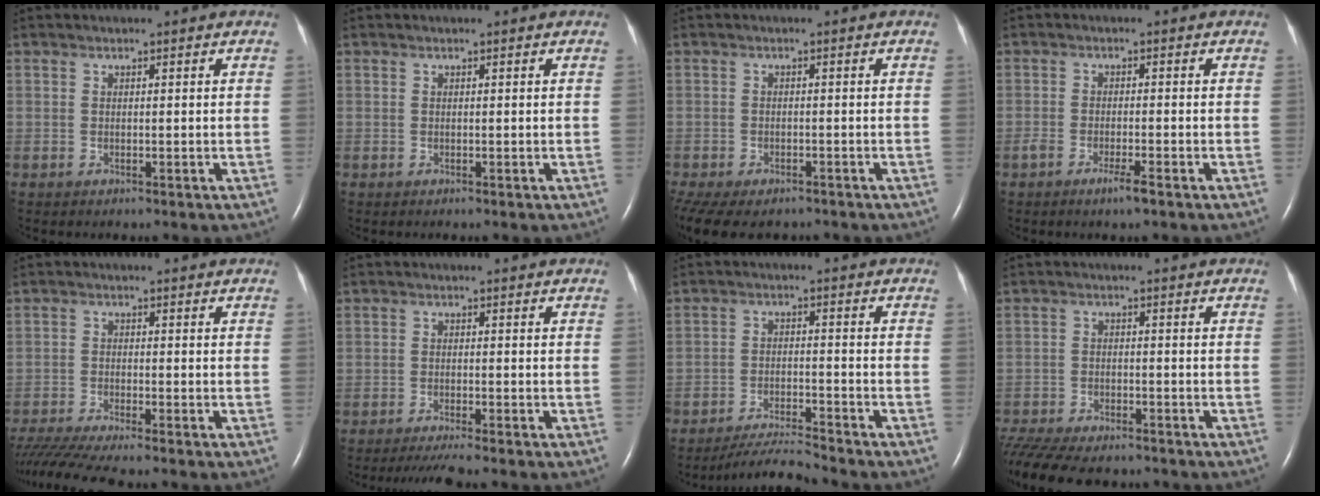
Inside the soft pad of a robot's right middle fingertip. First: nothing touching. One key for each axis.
{"total": 0.0}
{"total": 15.1, "fx": -10.5, "fy": 8.2, "fz": 7.1, "tx": -0.209, "ty": -0.026, "tz": -0.138}
{"total": 2.6, "fx": -1.7, "fy": 0.0, "fz": 2.0, "tx": -0.042, "ty": -0.005, "tz": -0.034}
{"total": 9.6, "fx": -8.4, "fy": -0.7, "fz": 4.5, "tx": -0.073, "ty": -0.027, "tz": -0.141}
{"total": 4.6, "fx": -3.9, "fy": -0.7, "fz": 2.3, "tx": -0.039, "ty": -0.015, "tz": -0.066}
{"total": 5.5, "fx": -5.4, "fy": -1.0, "fz": 0.9, "tx": -0.019, "ty": -0.012, "tz": -0.098}
{"total": 15.0, "fx": -12.8, "fy": 4.2, "fz": 6.6, "tx": -0.161, "ty": -0.020, "tz": -0.189}